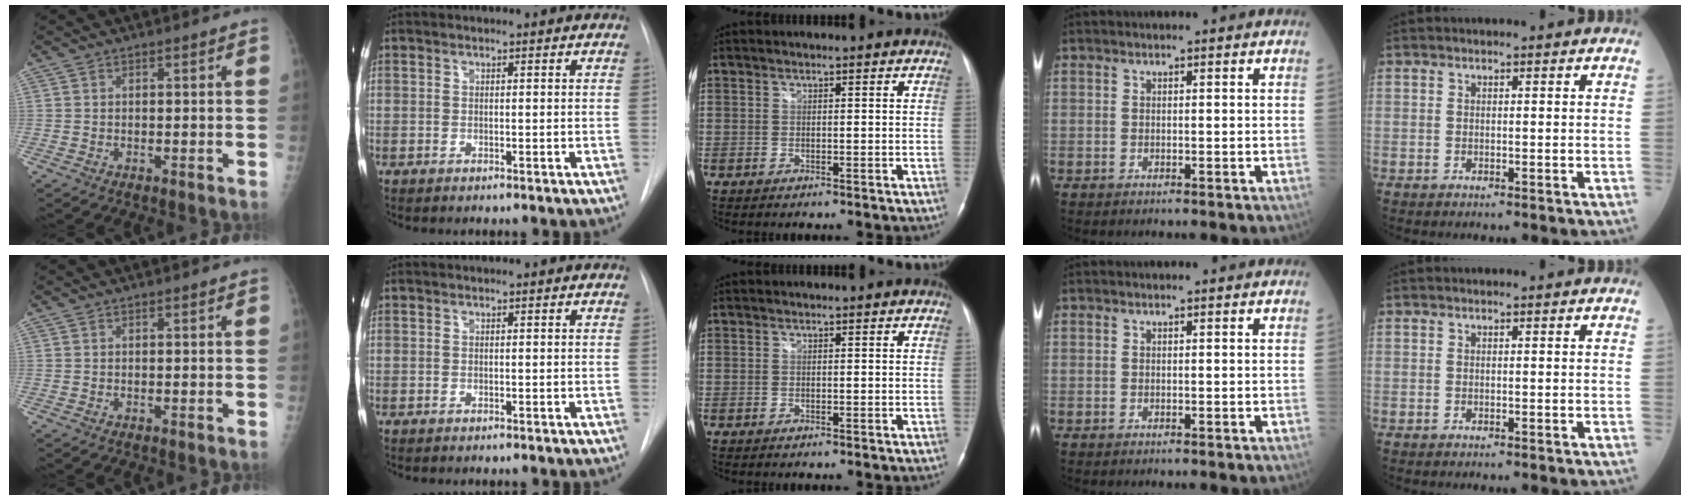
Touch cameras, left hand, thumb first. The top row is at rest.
{}